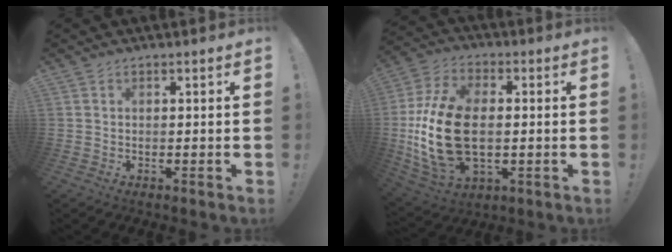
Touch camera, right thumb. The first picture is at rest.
{"total": 20.9, "force": [-1.3, 13.1, 16.2], "torque": [-0.328, 0.007, -0.010]}